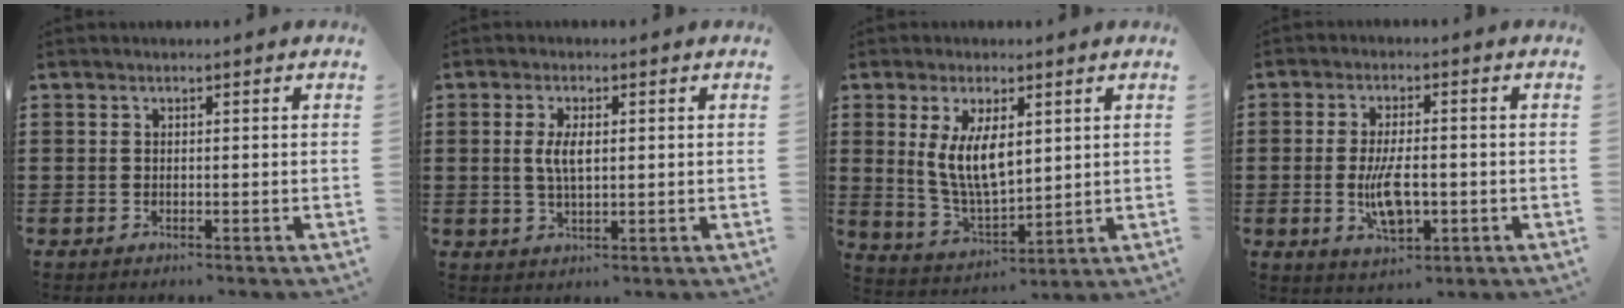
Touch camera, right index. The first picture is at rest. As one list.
[{"total": 3.9, "force": [0.5, 1.6, 3.6], "torque": [-0.073, 0.006, 0.006]}, {"total": 7.7, "force": [1.9, 3.5, 6.6], "torque": [-0.140, 0.004, 0.033]}, {"total": 6.9, "force": [-1.2, 2.9, 6.2], "torque": [-0.119, -0.006, -0.026]}]